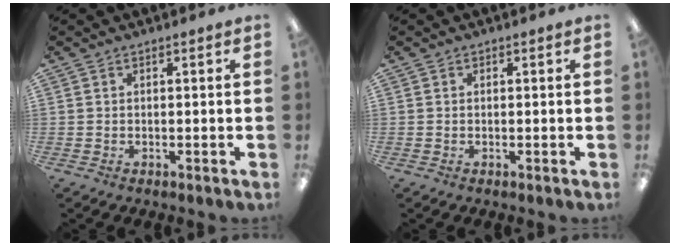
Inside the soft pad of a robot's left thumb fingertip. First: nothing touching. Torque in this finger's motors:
{"motor_torque": [0.00, 0.03, 0.13, -0.03, 0.00]}